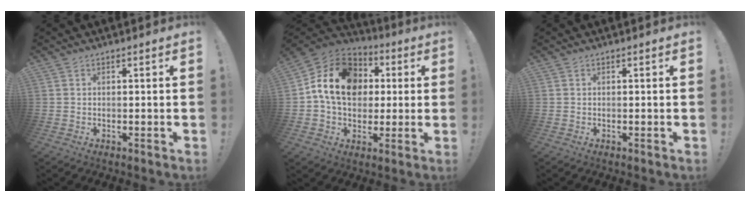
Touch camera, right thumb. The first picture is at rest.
{"total": 17.5, "force": [3.1, 13.5, 10.7], "torque": [-0.155, 0.008, 0.063]}
{"total": 0.0}